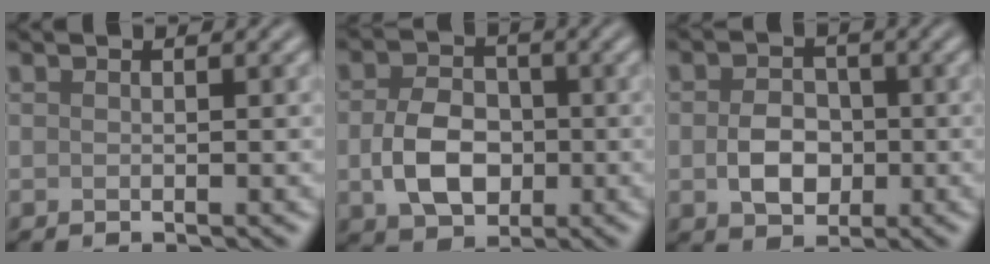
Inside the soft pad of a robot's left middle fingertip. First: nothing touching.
{"total": 5.3, "force": [-0.8, 3.8, 3.6], "torque": [-0.075, -0.004, -0.014]}
{"total": 3.8, "force": [-0.6, 2.8, 2.4], "torque": [-0.044, 0.000, -0.014]}